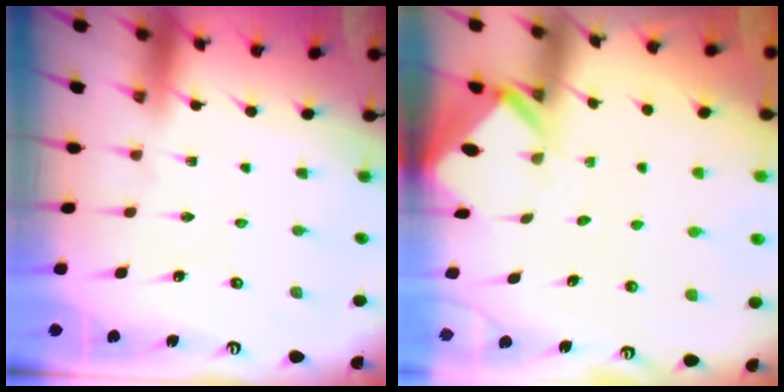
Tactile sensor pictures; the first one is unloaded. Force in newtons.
{"total": 2.9, "press": 2.9, "slide": 0.2}